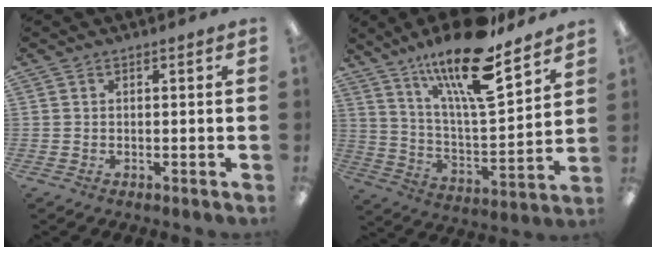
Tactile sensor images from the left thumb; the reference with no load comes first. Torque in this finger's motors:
{"motor_torque": [0.25, 0.24, 1.40, -1.37, 0.27]}